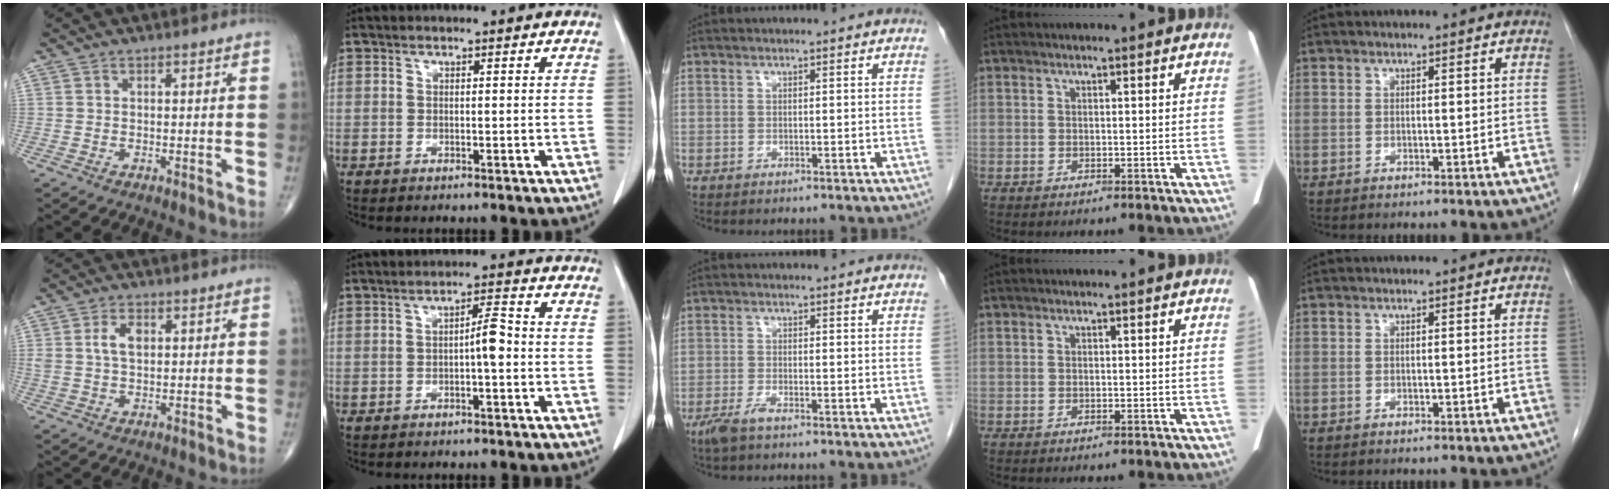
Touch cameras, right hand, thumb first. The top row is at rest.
{"thumb": {"total": 4.4, "force": [1.1, 2.5, 3.5], "torque": [-0.065, 0.002, 0.023]}, "index": {"total": 3.3, "force": [-0.6, 0.4, 3.2], "torque": [-0.049, 0.006, -0.011]}, "middle": {"total": 2.6, "force": [-1.9, 0.4, 1.8], "torque": [-0.043, -0.005, -0.038]}}